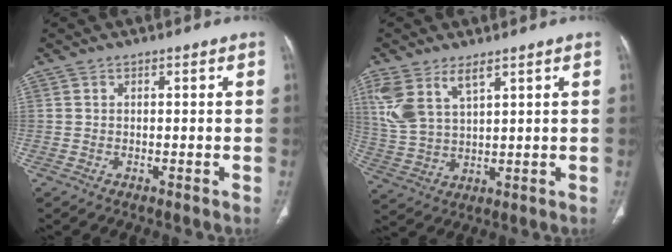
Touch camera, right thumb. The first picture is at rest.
{"total": 9.4, "force": [5.2, 4.1, 6.6], "torque": [-0.148, -0.012, 0.117]}